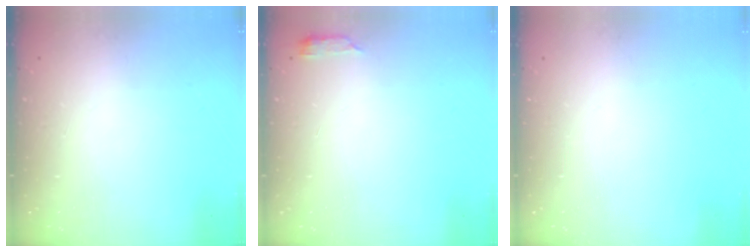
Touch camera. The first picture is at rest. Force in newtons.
{"total": 2.6, "press": 2.6, "slide": 0.5}
{"total": 0.0}